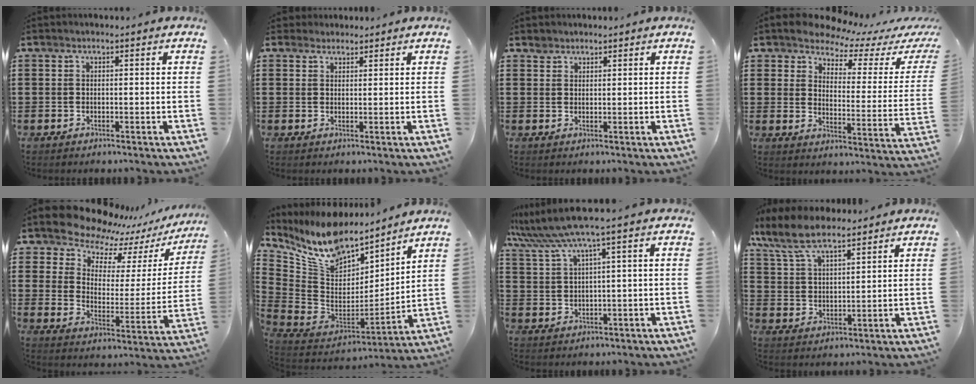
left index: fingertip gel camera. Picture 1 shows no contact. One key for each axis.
{"total": 2.0, "fx": 1.8, "fy": 0.9, "fz": 0.0, "tx": -0.004, "ty": 0.006, "tz": 0.037}
{"total": 1.5, "fx": 1.3, "fy": 0.7, "fz": -0.1, "tx": 0.000, "ty": 0.001, "tz": 0.027}
{"total": 4.8, "fx": 4.6, "fy": 1.2, "fz": 0.9, "tx": -0.050, "ty": -0.029, "tz": 0.077}
{"total": 10.0, "fx": 9.4, "fy": 2.8, "fz": 1.5, "tx": -0.072, "ty": -0.071, "tz": 0.166}
{"total": 10.7, "fx": 8.6, "fy": 4.5, "fz": 4.3, "tx": -0.140, "ty": -0.061, "tz": 0.156}
{"total": 5.9, "fx": 3.5, "fy": -0.4, "fz": 4.7, "tx": -0.109, "ty": -0.020, "tz": 0.057}
{"total": 8.3, "fx": 6.9, "fy": 2.4, "fz": 3.9, "tx": -0.100, "ty": -0.014, "tz": 0.127}